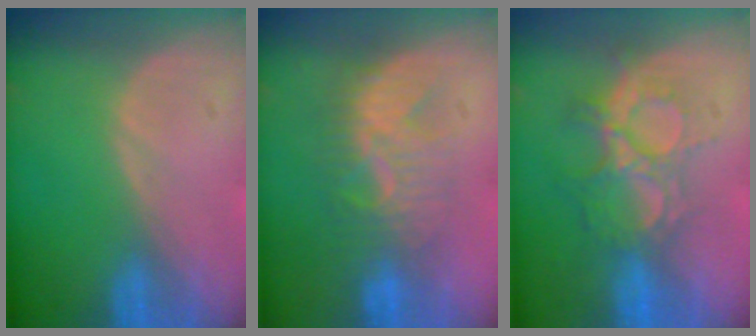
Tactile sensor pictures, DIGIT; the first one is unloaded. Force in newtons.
{"total": 7.8, "press": 7.5, "slide": 2.0}
{"total": 9.3, "press": 7.8, "slide": 5.0}